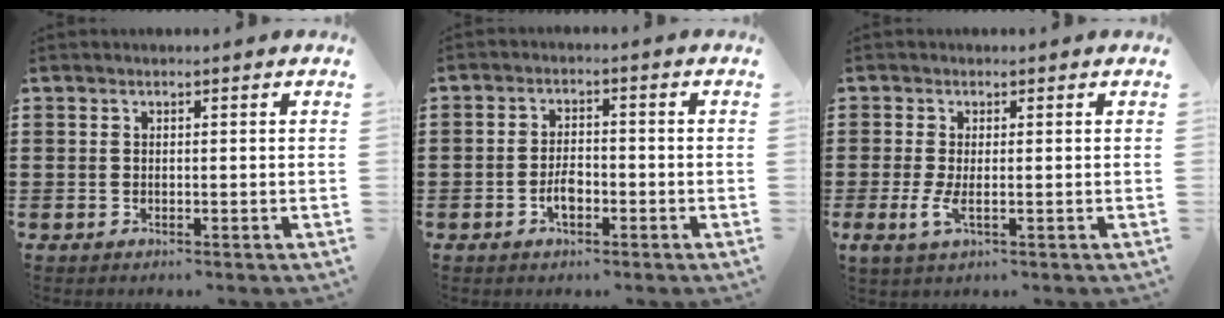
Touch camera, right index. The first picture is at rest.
{"total": 5.2, "force": [-2.4, 2.3, 4.0], "torque": [-0.087, 0.001, -0.048]}
{"total": 2.9, "force": [-0.5, 0.7, 2.8], "torque": [-0.065, -0.009, -0.011]}